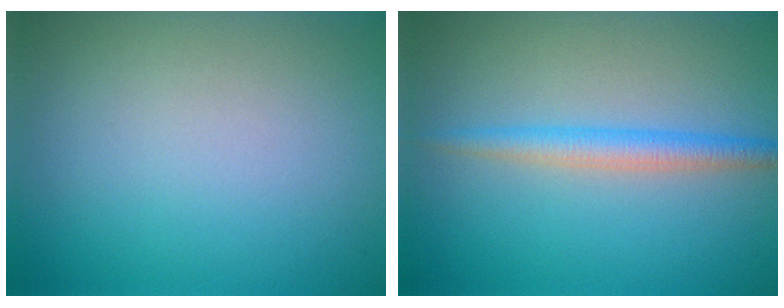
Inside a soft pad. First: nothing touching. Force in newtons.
{"total": 2.5, "press": 2.5, "slide": 0.1}